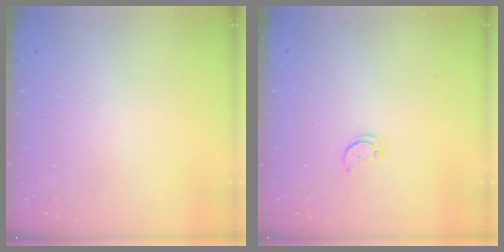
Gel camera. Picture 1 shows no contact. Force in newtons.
{"total": 2.5, "press": 2.4, "slide": 0.4}